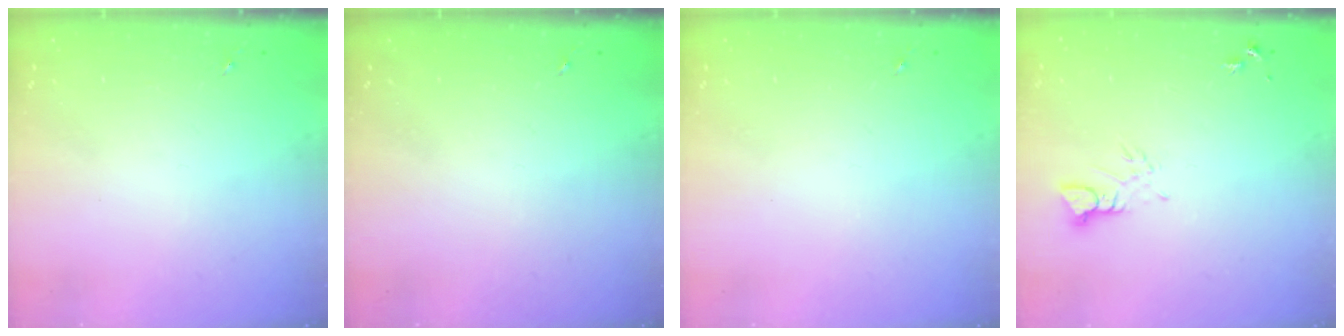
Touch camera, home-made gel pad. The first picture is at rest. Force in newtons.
{"total": 0.0}
{"total": 0.0}
{"total": 3.5, "press": 3.5, "slide": 0.2}